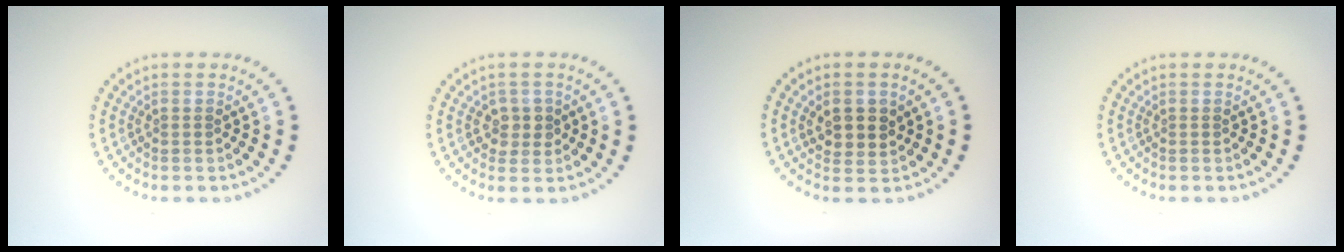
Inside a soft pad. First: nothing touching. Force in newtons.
{"total": 1.8, "press": 1.8, "slide": 0.4}
{"total": 2.8, "press": 2.6, "slide": 0.9}
{"total": 0.0}